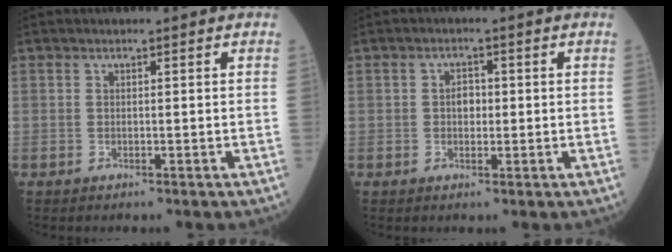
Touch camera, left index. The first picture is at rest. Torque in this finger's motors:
{"motor_torque": [0.18, -0.09, 0.03, 0.01]}